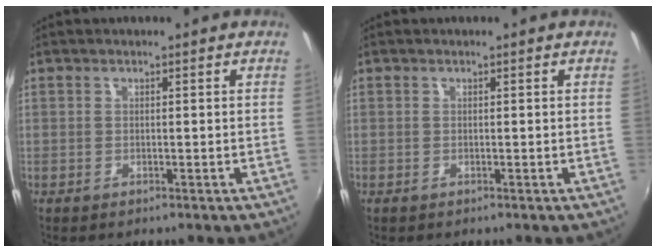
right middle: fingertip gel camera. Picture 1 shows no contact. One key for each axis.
{"total": 0.0}